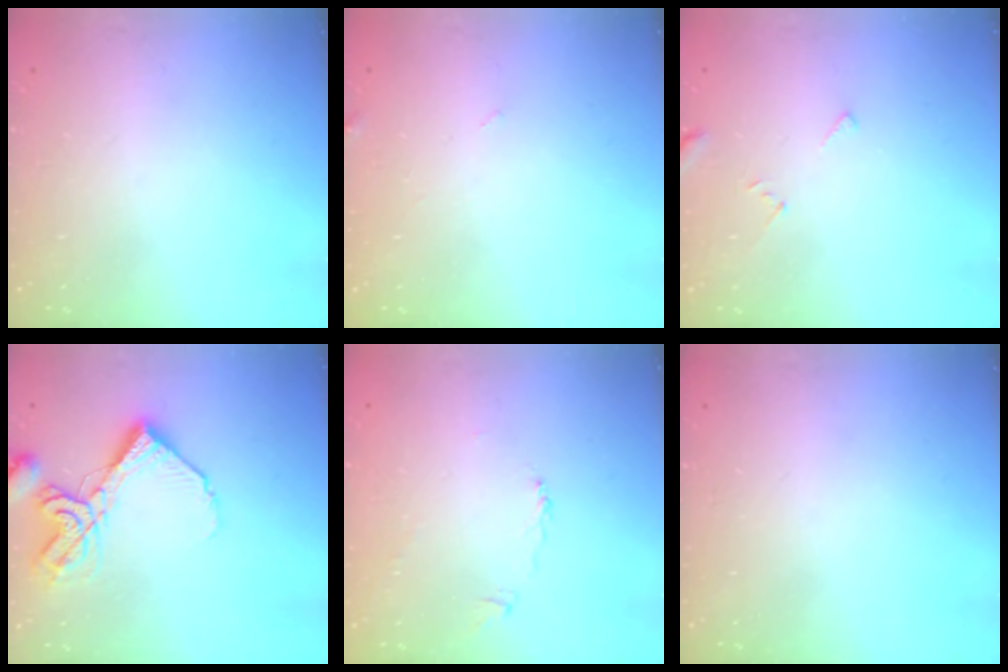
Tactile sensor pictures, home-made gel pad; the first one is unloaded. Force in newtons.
{"total": 3.2, "press": 3.2, "slide": 0.4}
{"total": 2.8, "press": 2.8, "slide": 0.2}
{"total": 12.1, "press": 12.0, "slide": 1.3}
{"total": 2.3, "press": 2.3, "slide": 0.3}
{"total": 0.0}